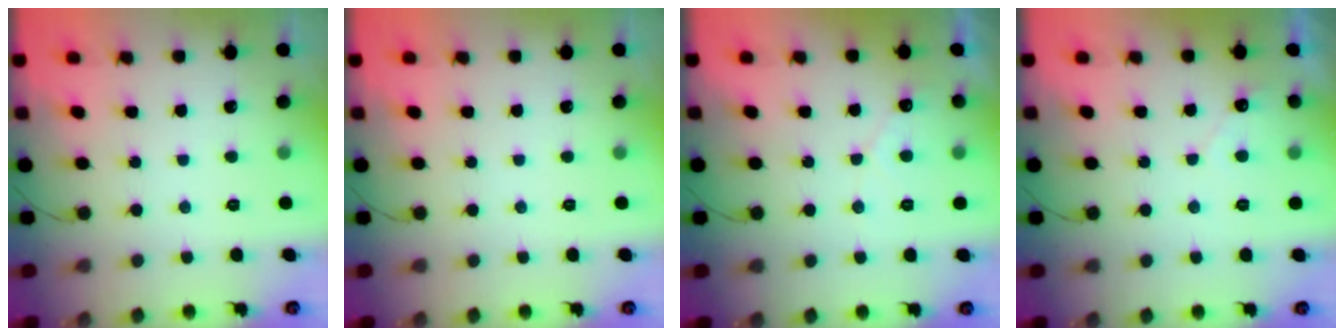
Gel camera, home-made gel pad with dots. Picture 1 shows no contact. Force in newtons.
{"total": 0.0}
{"total": 3.2, "press": 3.2, "slide": 0.1}
{"total": 2.8, "press": 2.8, "slide": 0.2}